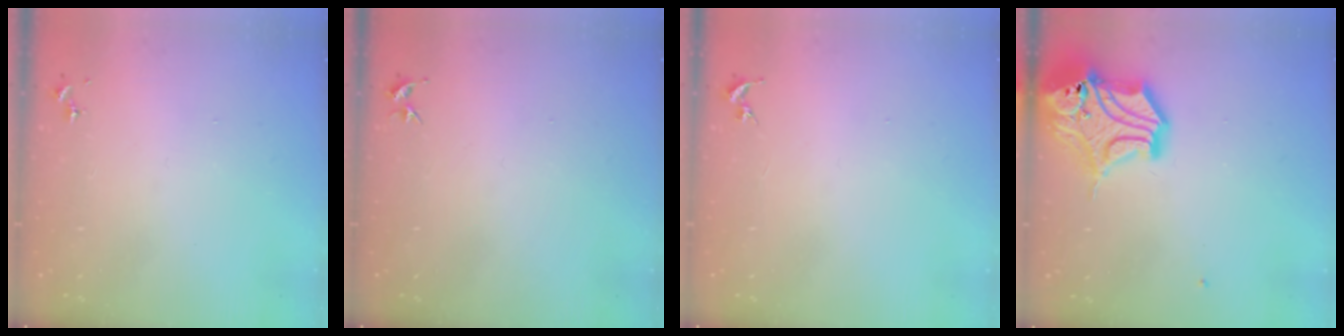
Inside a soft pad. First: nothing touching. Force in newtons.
{"total": 3.3, "press": 3.3, "slide": 0.4}
{"total": 0.0}
{"total": 18.5, "press": 18.3, "slide": 2.6}